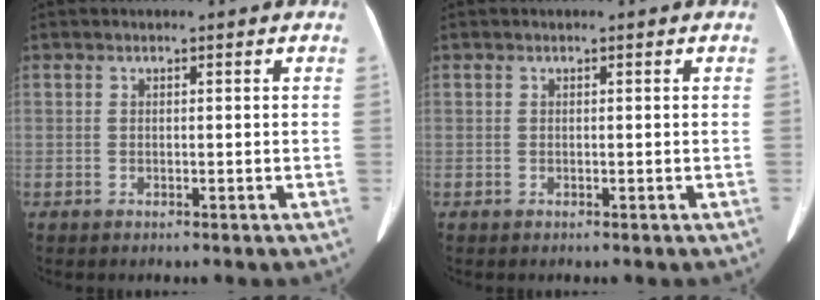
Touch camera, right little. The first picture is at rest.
{"total": 0.0}